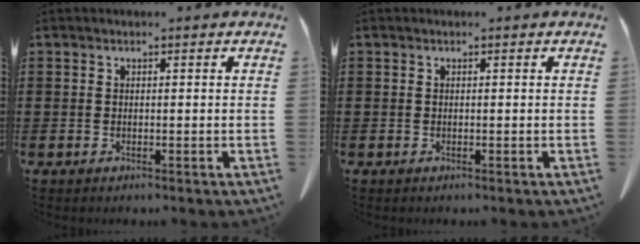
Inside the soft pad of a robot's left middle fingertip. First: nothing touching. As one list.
[{"total": 0.0}]